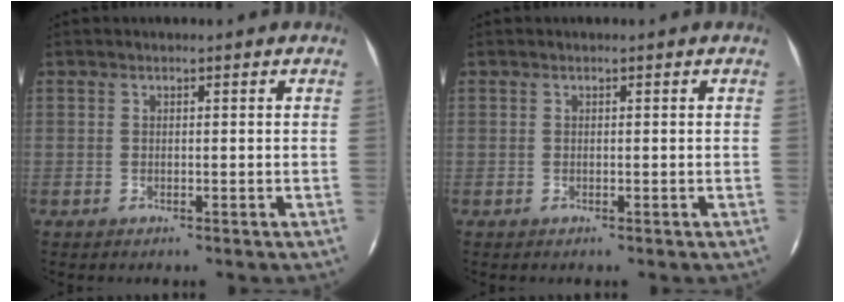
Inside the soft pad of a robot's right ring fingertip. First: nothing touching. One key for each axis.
{"total": 0.0}